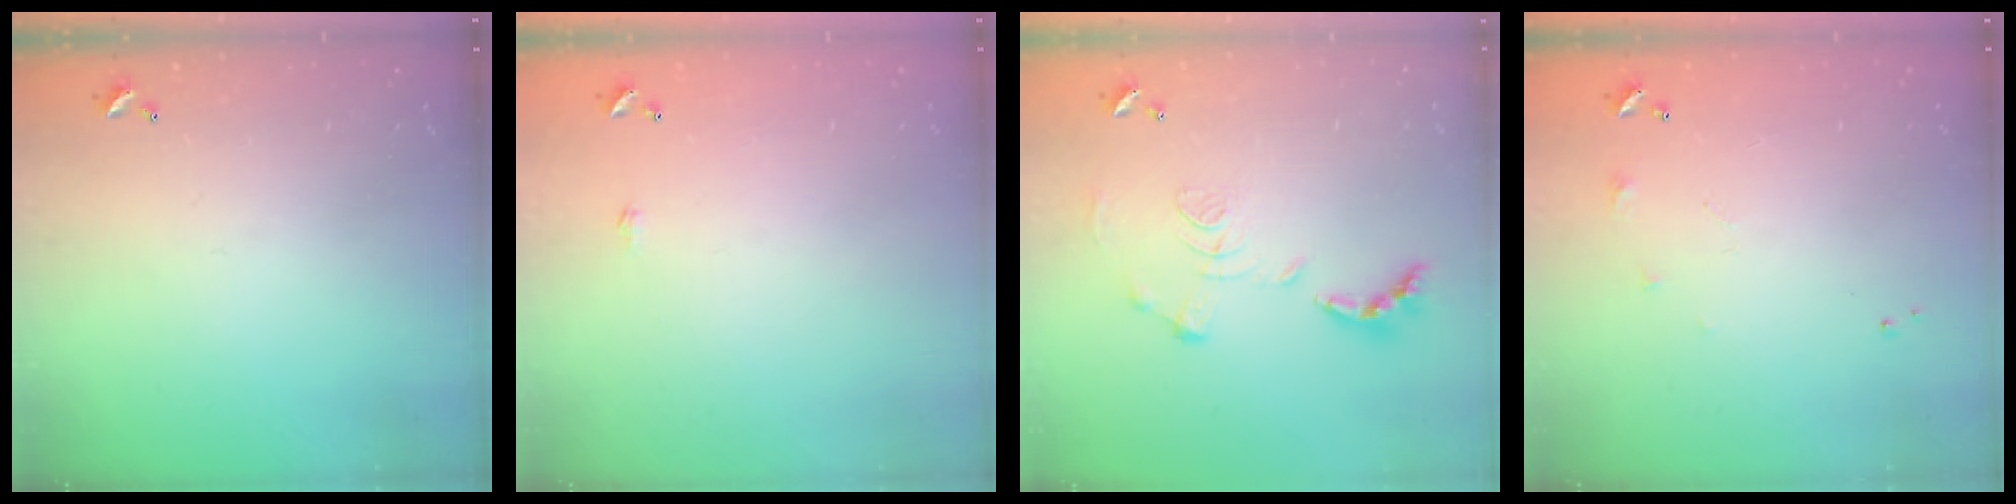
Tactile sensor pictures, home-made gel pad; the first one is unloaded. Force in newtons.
{"total": 0.6, "press": 0.6, "slide": 0.2}
{"total": 1.2, "press": 0.4, "slide": 1.1}
{"total": 5.9, "press": 5.9, "slide": 0.8}